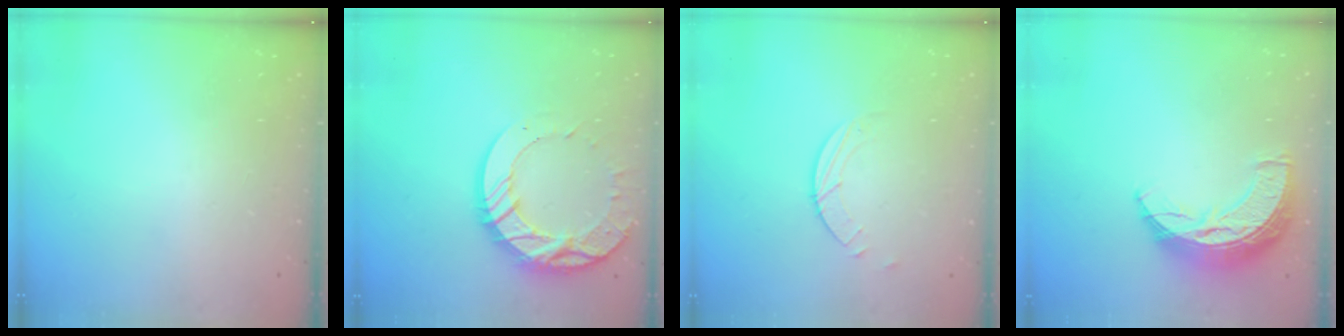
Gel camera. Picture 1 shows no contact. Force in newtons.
{"total": 16.6, "press": 16.5, "slide": 1.3}
{"total": 1.7, "press": 1.7, "slide": 0.2}
{"total": 14.1, "press": 14.1, "slide": 0.6}